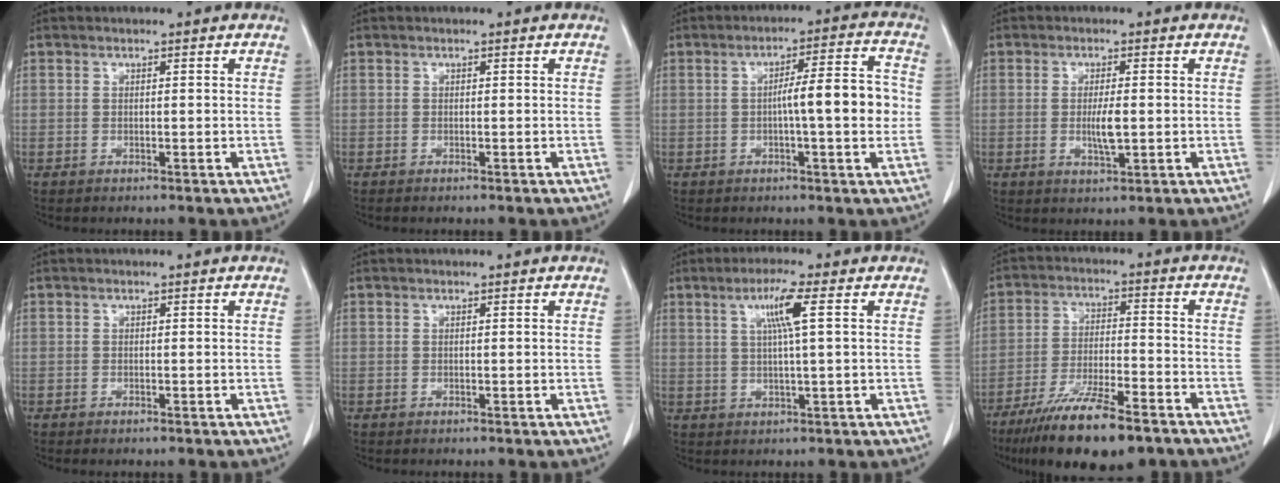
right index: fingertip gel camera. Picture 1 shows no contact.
{"total": 0.6, "force": [-0.5, 0.1, 0.3], "torque": [-0.009, -0.002, -0.008]}
{"total": 8.9, "force": [-0.7, 0.8, 8.9], "torque": [-0.128, 0.017, -0.014]}
{"total": 3.8, "force": [-0.3, 0.8, 3.7], "torque": [-0.070, -0.004, -0.003]}
{"total": 0.6, "force": [-0.4, 0.2, 0.3], "torque": [-0.010, -0.002, -0.005]}
{"total": 0.0}
{"total": 5.4, "force": [1.8, -0.5, 5.1], "torque": [-0.092, 0.003, 0.032]}
{"total": 15.2, "force": [-10.9, 3.0, 10.2], "torque": [-0.177, -0.030, -0.184]}